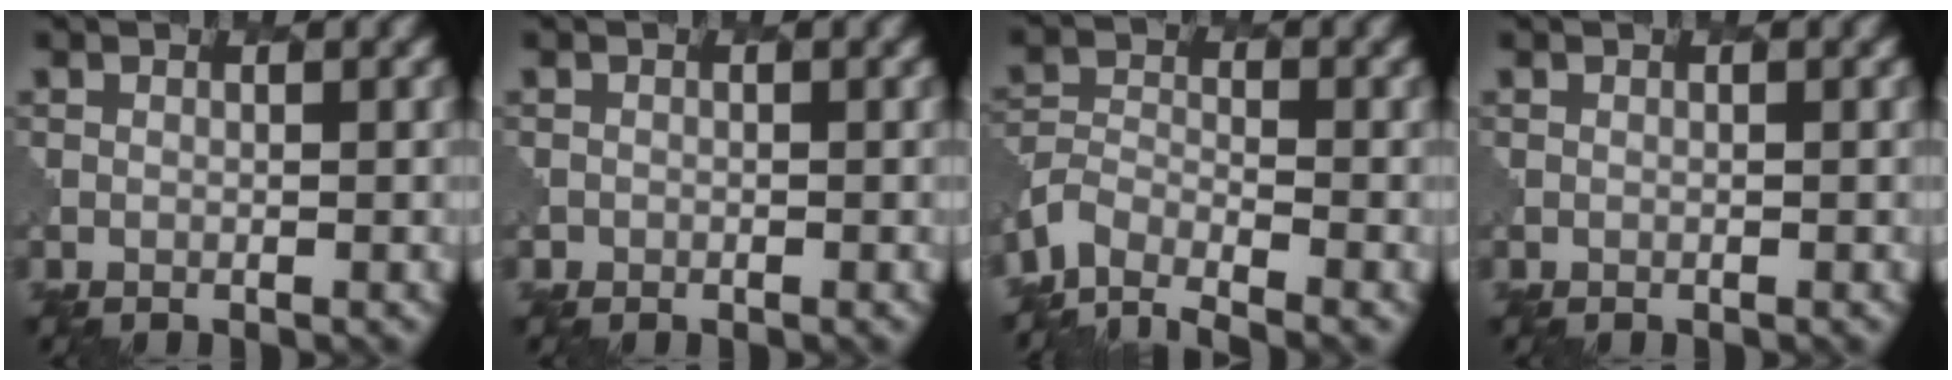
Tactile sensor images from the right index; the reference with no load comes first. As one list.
[{"total": 0.6, "force": [-0.3, 0.4, -0.2], "torque": [0.004, -0.003, -0.001]}, {"total": 4.7, "force": [-4.0, 1.9, 1.8], "torque": [-0.036, -0.012, -0.081]}, {"total": 0.0}]